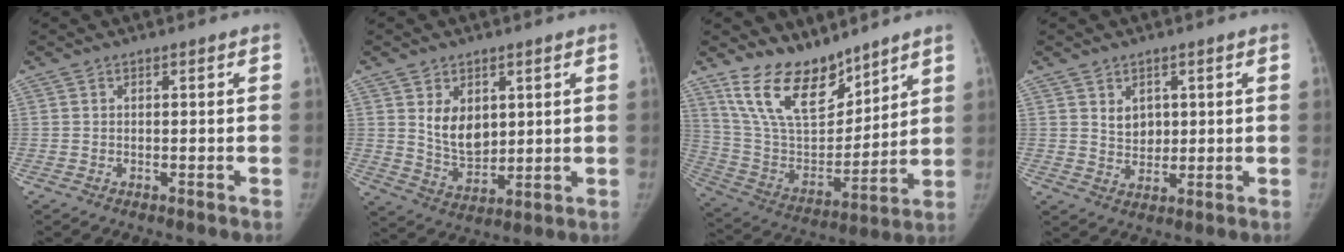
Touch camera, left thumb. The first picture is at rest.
{"total": 8.4, "force": [2.6, 5.8, 5.5], "torque": [-0.065, -0.027, 0.061]}
{"total": 17.2, "force": [12.9, 7.7, 8.3], "torque": [-0.108, -0.074, 0.253]}
{"total": 4.2, "force": [1.5, 3.3, 2.1], "torque": [-0.014, -0.013, 0.032]}